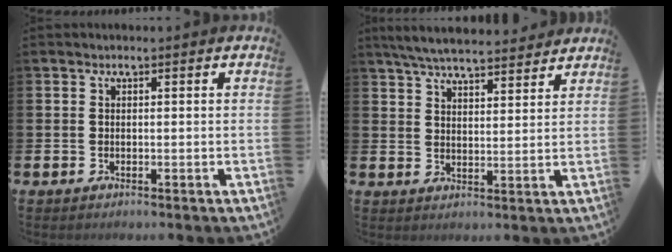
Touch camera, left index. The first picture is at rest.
{"total": 6.1, "force": [5.9, 0.7, 1.5], "torque": [-0.041, -0.027, 0.106]}